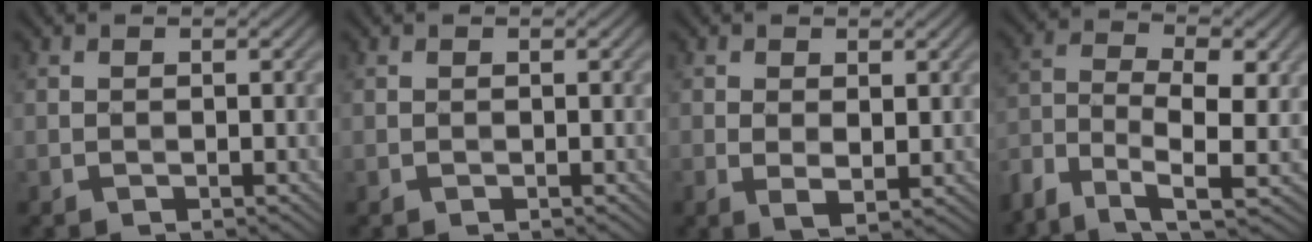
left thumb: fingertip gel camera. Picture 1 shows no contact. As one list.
[{"total": 0.0}, {"total": 2.8, "force": [0.3, 1.6, 2.4], "torque": [-0.047, -0.010, 0.011]}, {"total": 8.3, "force": [-3.9, 3.6, 6.4], "torque": [-0.131, -0.005, -0.082]}]